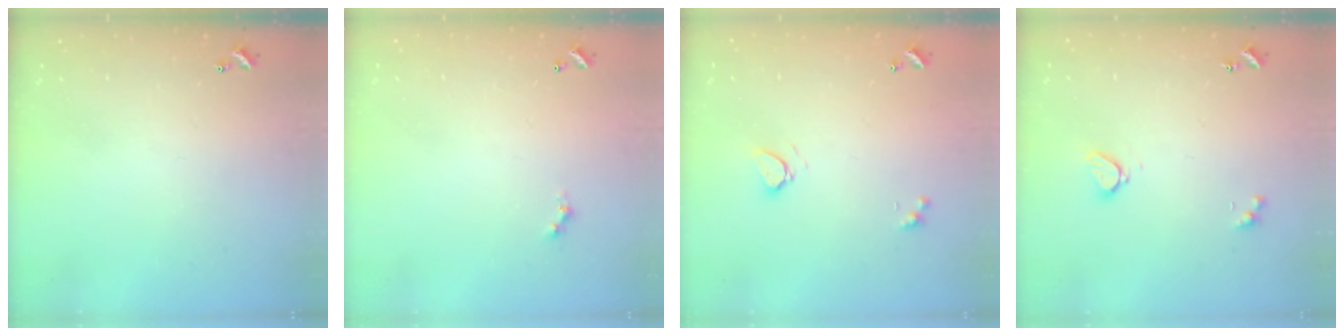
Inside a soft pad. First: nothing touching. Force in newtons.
{"total": 0.5, "press": 0.4, "slide": 0.3}
{"total": 1.7, "press": 1.6, "slide": 0.3}
{"total": 2.3, "press": 2.3, "slide": 0.3}